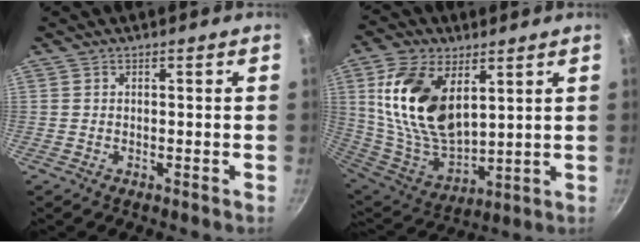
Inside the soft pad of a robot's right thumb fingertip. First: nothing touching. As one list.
[{"total": 19.7, "force": [6.4, 11.2, 14.9], "torque": [-0.271, -0.036, 0.138]}]